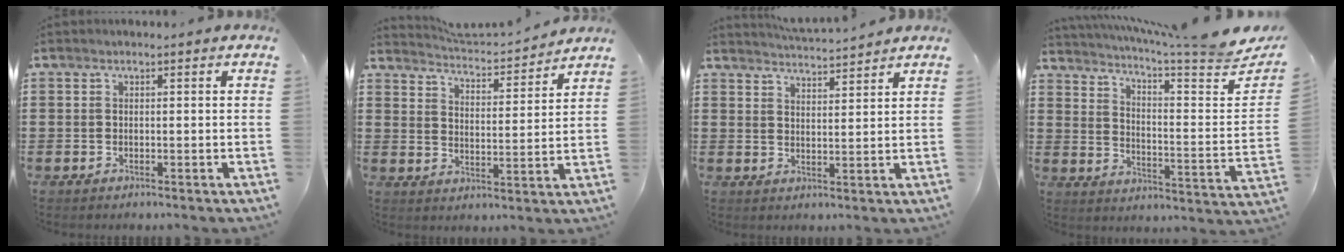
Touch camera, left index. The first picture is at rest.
{"total": 3.4, "force": [3.4, -0.2, 0.1], "torque": [-0.024, -0.035, 0.055]}
{"total": 3.7, "force": [3.7, -0.5, 0.3], "torque": [-0.019, -0.022, 0.065]}
{"total": 6.0, "force": [4.9, -0.2, 3.3], "torque": [-0.071, -0.054, 0.076]}